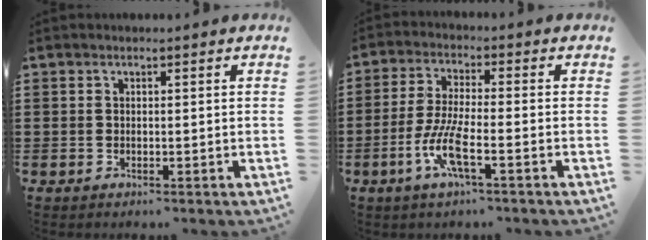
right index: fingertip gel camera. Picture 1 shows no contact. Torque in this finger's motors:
{"motor_torque": [2.14, 0.01, 0.21, 0.15]}